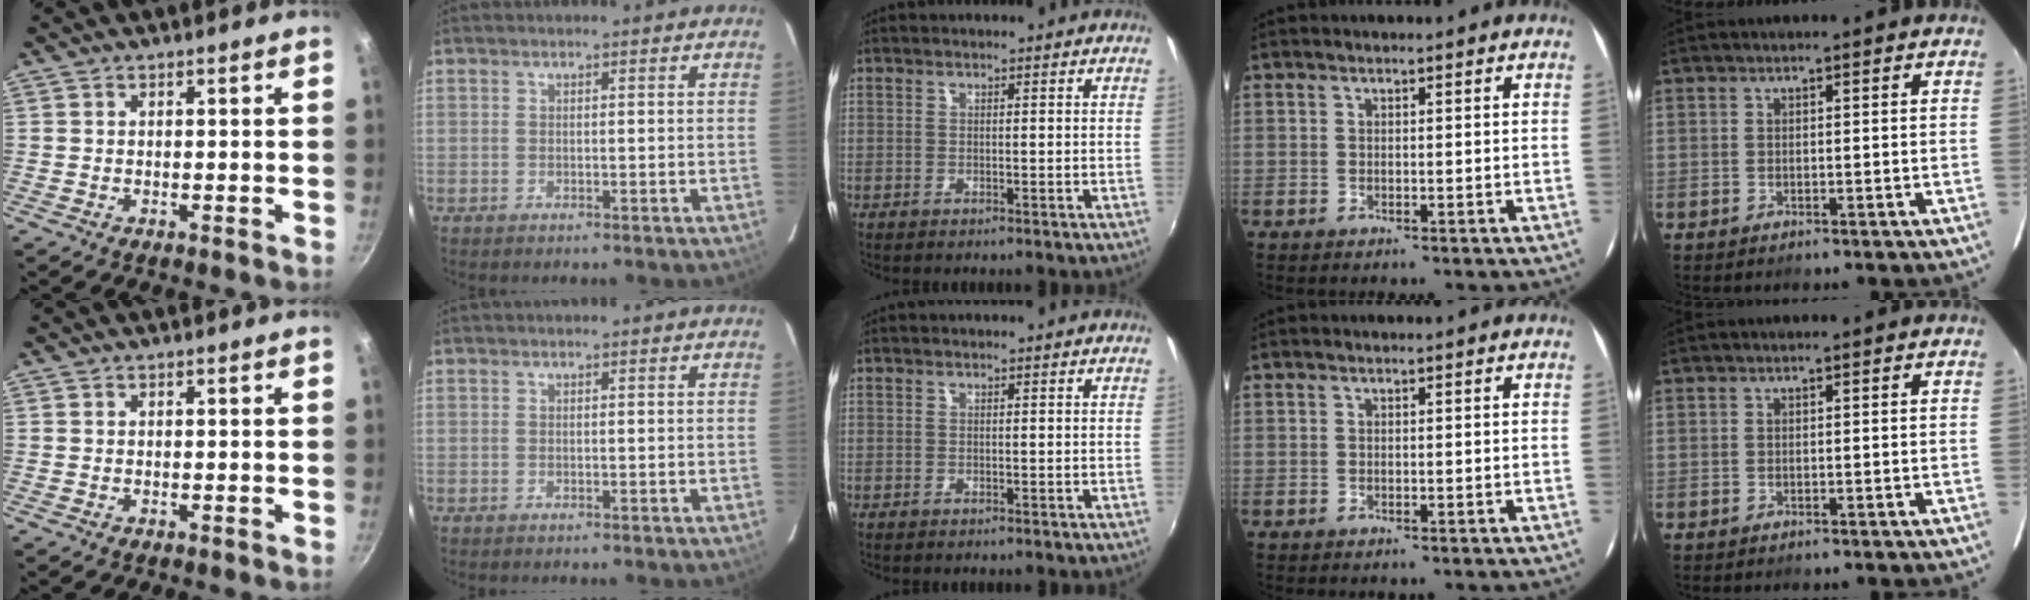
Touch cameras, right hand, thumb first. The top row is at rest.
{}